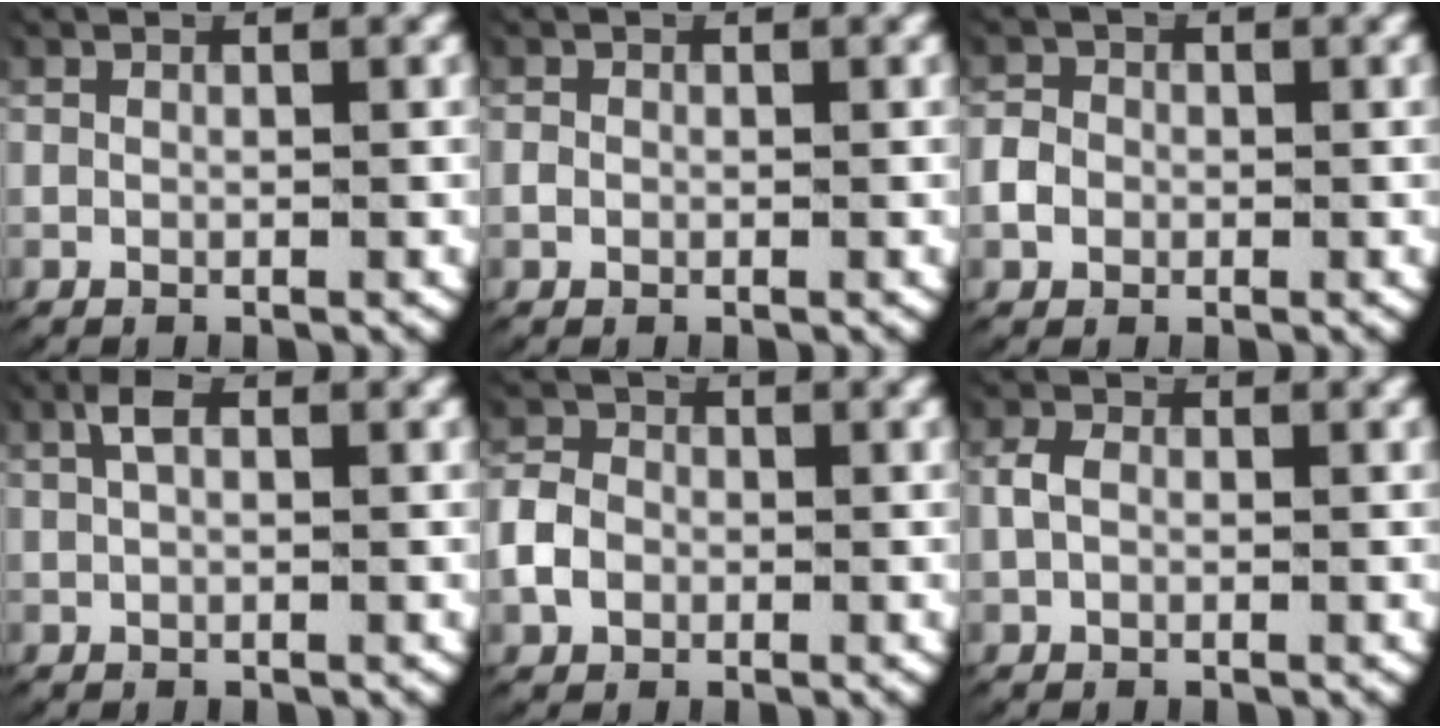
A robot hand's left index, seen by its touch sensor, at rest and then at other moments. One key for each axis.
{"total": 0.6, "fx": -0.2, "fy": 0.5, "fz": 0.2, "tx": -0.013, "ty": -0.005, "tz": 0.000}
{"total": 2.5, "fx": -0.5, "fy": 2.3, "fz": 0.9, "tx": -0.031, "ty": -0.005, "tz": -0.010}
{"total": 2.2, "fx": 1.0, "fy": 1.0, "fz": 1.7, "tx": -0.042, "ty": 0.005, "tz": 0.017}
{"total": 3.1, "fx": -0.5, "fy": 2.7, "fz": 1.4, "tx": -0.040, "ty": -0.002, "tz": -0.010}
{"total": 1.5, "fx": 0.1, "fy": 1.1, "fz": 1.0, "tx": -0.034, "ty": -0.003, "tz": 0.005}